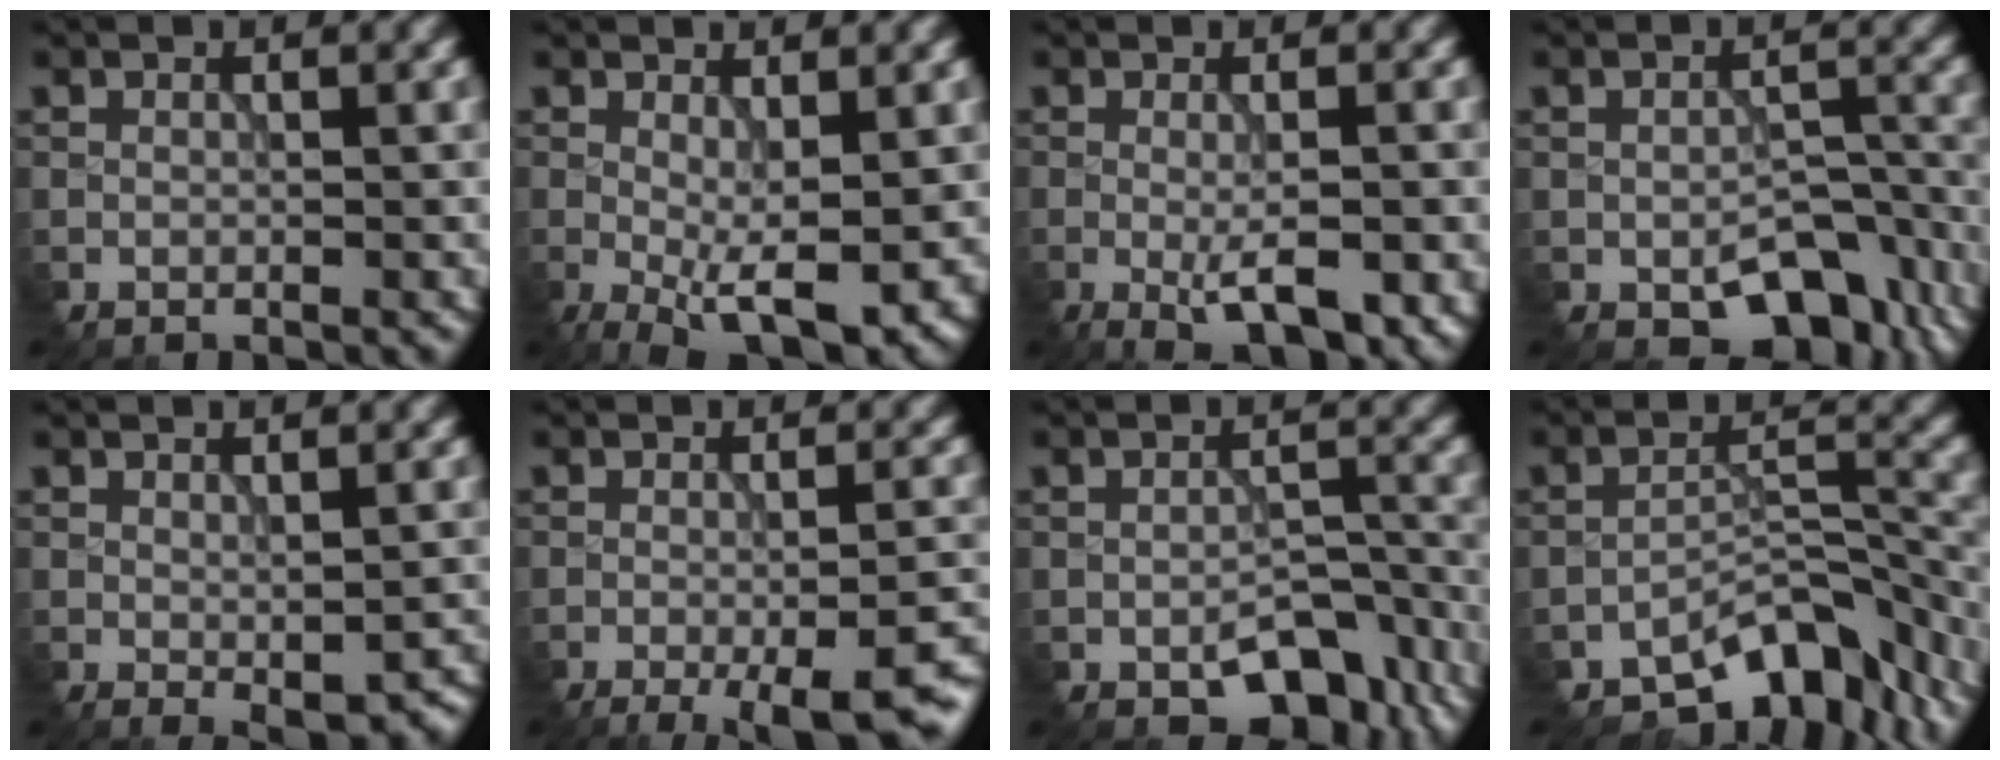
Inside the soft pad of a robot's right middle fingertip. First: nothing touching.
{"total": 7.1, "force": [-1.5, 2.7, 6.4], "torque": [-0.110, -0.025, -0.009]}
{"total": 5.0, "force": [-1.5, 1.4, 4.5], "torque": [-0.076, -0.010, -0.020]}
{"total": 6.7, "force": [-3.7, 3.8, 4.1], "torque": [-0.055, -0.020, -0.042]}
{"total": 3.1, "force": [-0.9, 1.4, 2.6], "torque": [-0.038, -0.013, -0.004]}
{"total": 8.5, "force": [-4.5, 2.5, 6.8], "torque": [-0.093, -0.014, -0.055]}
{"total": 6.2, "force": [-3.9, 3.2, 3.5], "torque": [-0.043, -0.012, -0.050]}
{"total": 7.7, "force": [-6.0, 3.1, 3.6], "torque": [-0.040, -0.004, -0.103]}